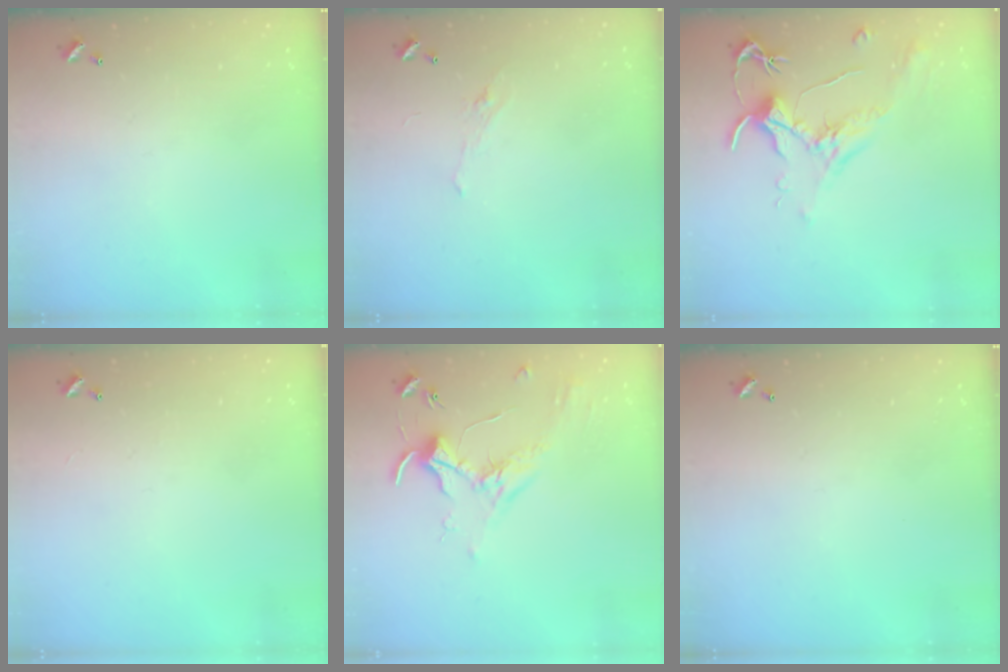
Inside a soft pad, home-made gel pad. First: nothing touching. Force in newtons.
{"total": 2.2, "press": 2.1, "slide": 0.8}
{"total": 1.8, "press": 1.7, "slide": 0.6}
{"total": 1.0, "press": 0.9, "slide": 0.5}
{"total": 1.8, "press": 1.8, "slide": 0.4}
{"total": 0.0}